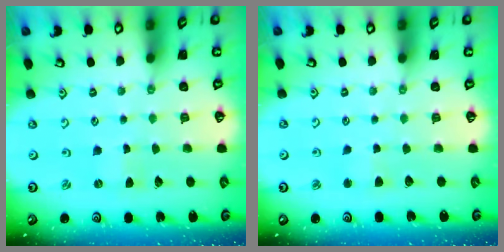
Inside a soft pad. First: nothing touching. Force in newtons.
{"total": 2.1, "press": 2.1, "slide": 0.5}